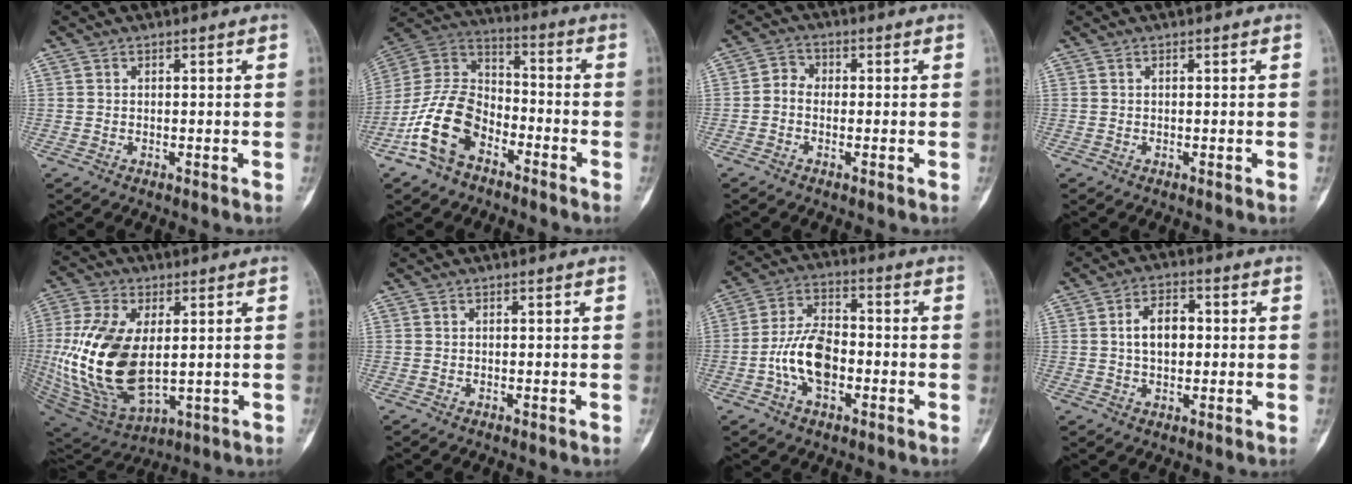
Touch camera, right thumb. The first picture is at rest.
{"total": 15.1, "force": [-7.8, 9.2, 9.1], "torque": [-0.173, 0.063, -0.158]}
{"total": 3.3, "force": [-0.7, 2.7, 1.8], "torque": [-0.020, 0.011, -0.027]}
{"total": 0.0}
{"total": 21.3, "force": [0.8, 12.0, 17.6], "torque": [-0.361, -0.021, 0.032]}
{"total": 0.0}
{"total": 10.9, "force": [-2.8, 6.3, 8.5], "torque": [-0.148, 0.027, -0.060]}
{"total": 6.6, "force": [0.6, 4.1, 5.1], "torque": [-0.076, 0.013, 0.006]}